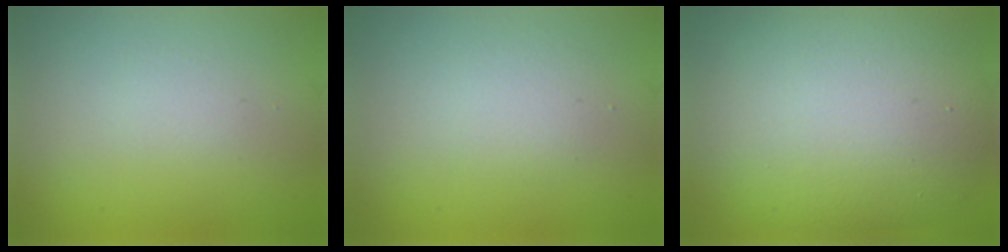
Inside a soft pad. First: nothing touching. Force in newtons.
{"total": 1.8, "press": 1.8, "slide": 0.1}
{"total": 12.0, "press": 12.0, "slide": 0.8}